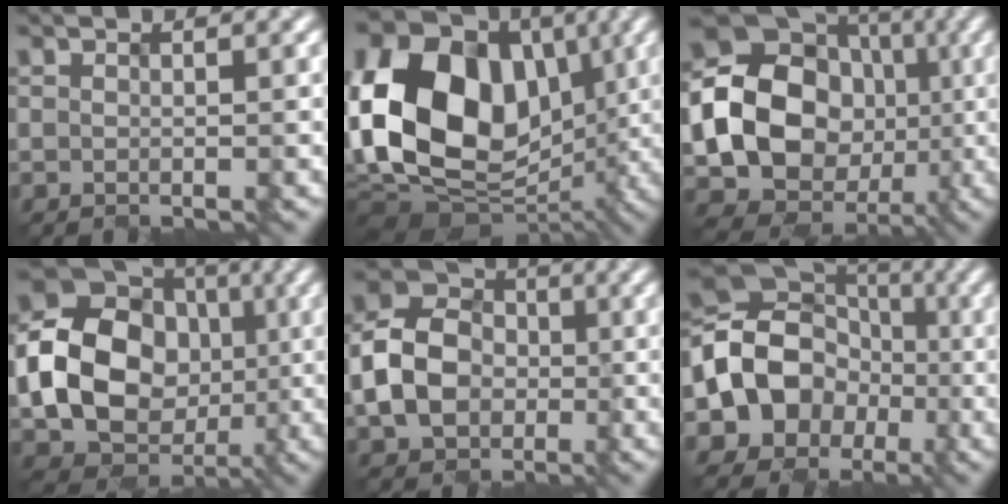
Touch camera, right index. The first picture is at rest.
{"total": 16.7, "force": [0.6, 12.6, 11.0], "torque": [-0.192, 0.016, 0.000]}
{"total": 23.0, "force": [-1.7, 20.9, 9.5], "torque": [-0.210, 0.018, -0.069]}
{"total": 14.1, "force": [-0.9, 11.8, 7.8], "torque": [-0.150, 0.001, -0.021]}
{"total": 6.8, "force": [-1.3, 5.6, 3.5], "torque": [-0.079, 0.010, -0.033]}
{"total": 9.8, "force": [-2.5, 8.3, 4.6], "torque": [-0.069, 0.003, -0.071]}